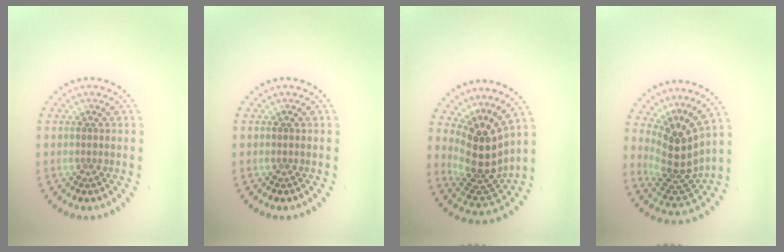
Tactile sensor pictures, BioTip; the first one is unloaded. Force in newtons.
{"total": 0.0}
{"total": 4.6, "press": 3.4, "slide": 3.0}
{"total": 4.1, "press": 2.8, "slide": 3.0}